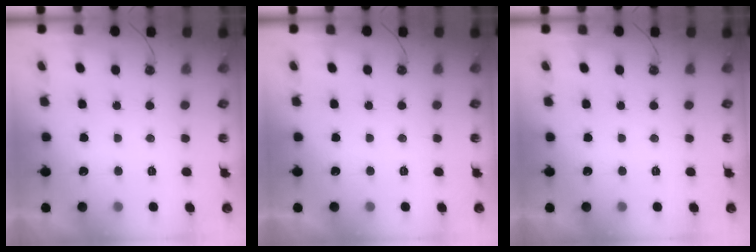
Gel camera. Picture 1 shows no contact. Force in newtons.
{"total": 0.0}
{"total": 0.0}